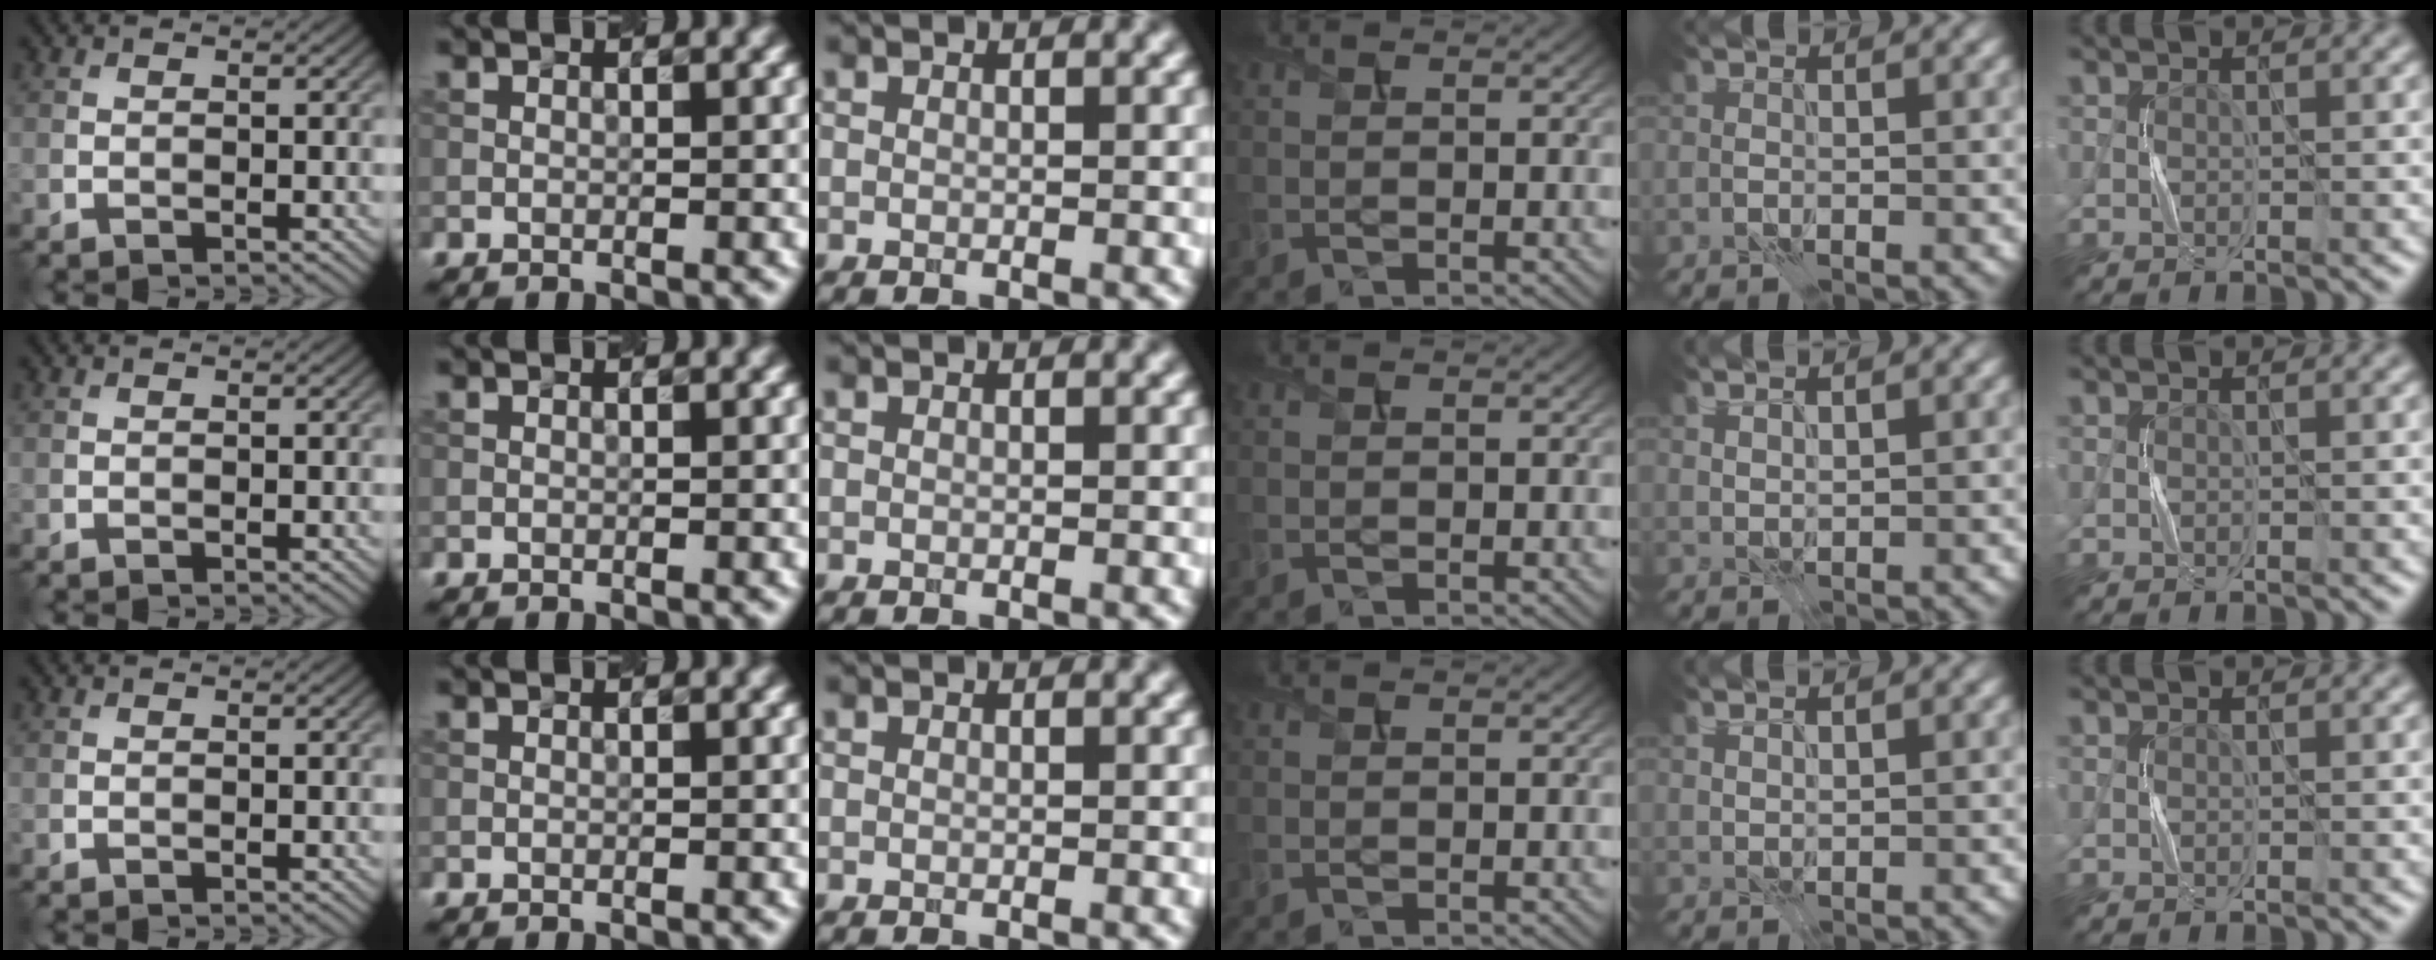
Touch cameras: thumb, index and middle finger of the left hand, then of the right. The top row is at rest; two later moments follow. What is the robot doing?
{"motion": "press", "object": "sticky note"}